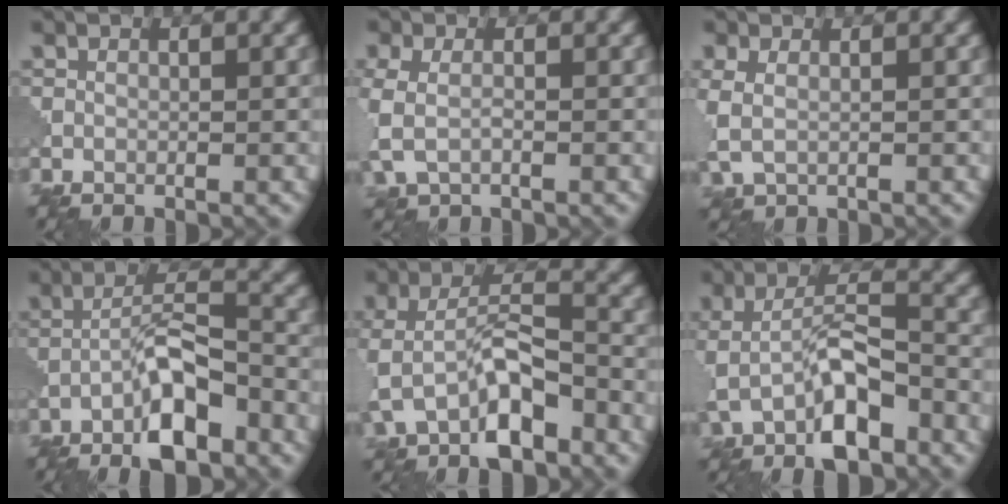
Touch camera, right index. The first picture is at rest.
{"total": 3.2, "force": [-0.6, 2.0, 2.5], "torque": [-0.073, -0.007, -0.015]}
{"total": 2.8, "force": [0.2, 1.8, 2.1], "torque": [-0.060, -0.005, 0.006]}
{"total": 6.6, "force": [-3.7, 2.0, 5.0], "torque": [-0.085, 0.012, -0.069]}
{"total": 6.9, "force": [-3.0, 3.4, 5.2], "torque": [-0.097, 0.003, -0.062]}
{"total": 6.5, "force": [-2.3, 2.8, 5.4], "torque": [-0.101, 0.003, -0.042]}